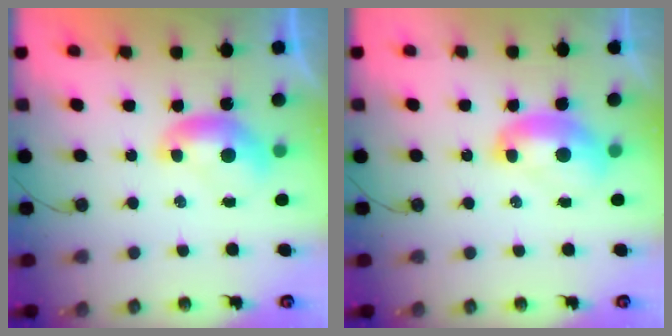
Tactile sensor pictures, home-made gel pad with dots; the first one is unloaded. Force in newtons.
{"total": 2.5, "press": 2.5, "slide": 0.3}